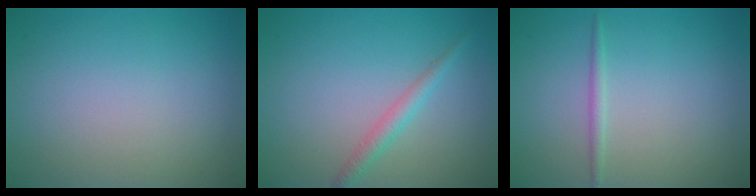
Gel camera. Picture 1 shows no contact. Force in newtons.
{"total": 1.7, "press": 1.7, "slide": 0.1}
{"total": 0.9, "press": 0.9, "slide": 0.1}